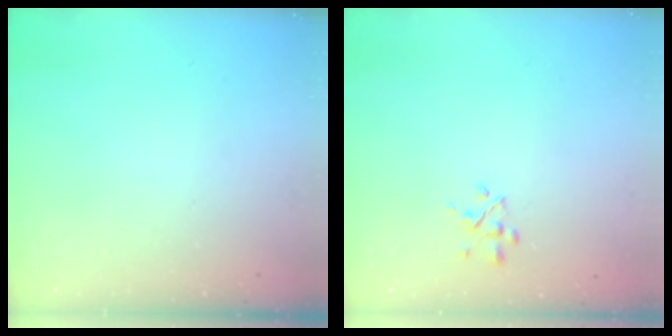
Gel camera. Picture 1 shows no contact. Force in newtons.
{"total": 2.9, "press": 2.7, "slide": 0.9}